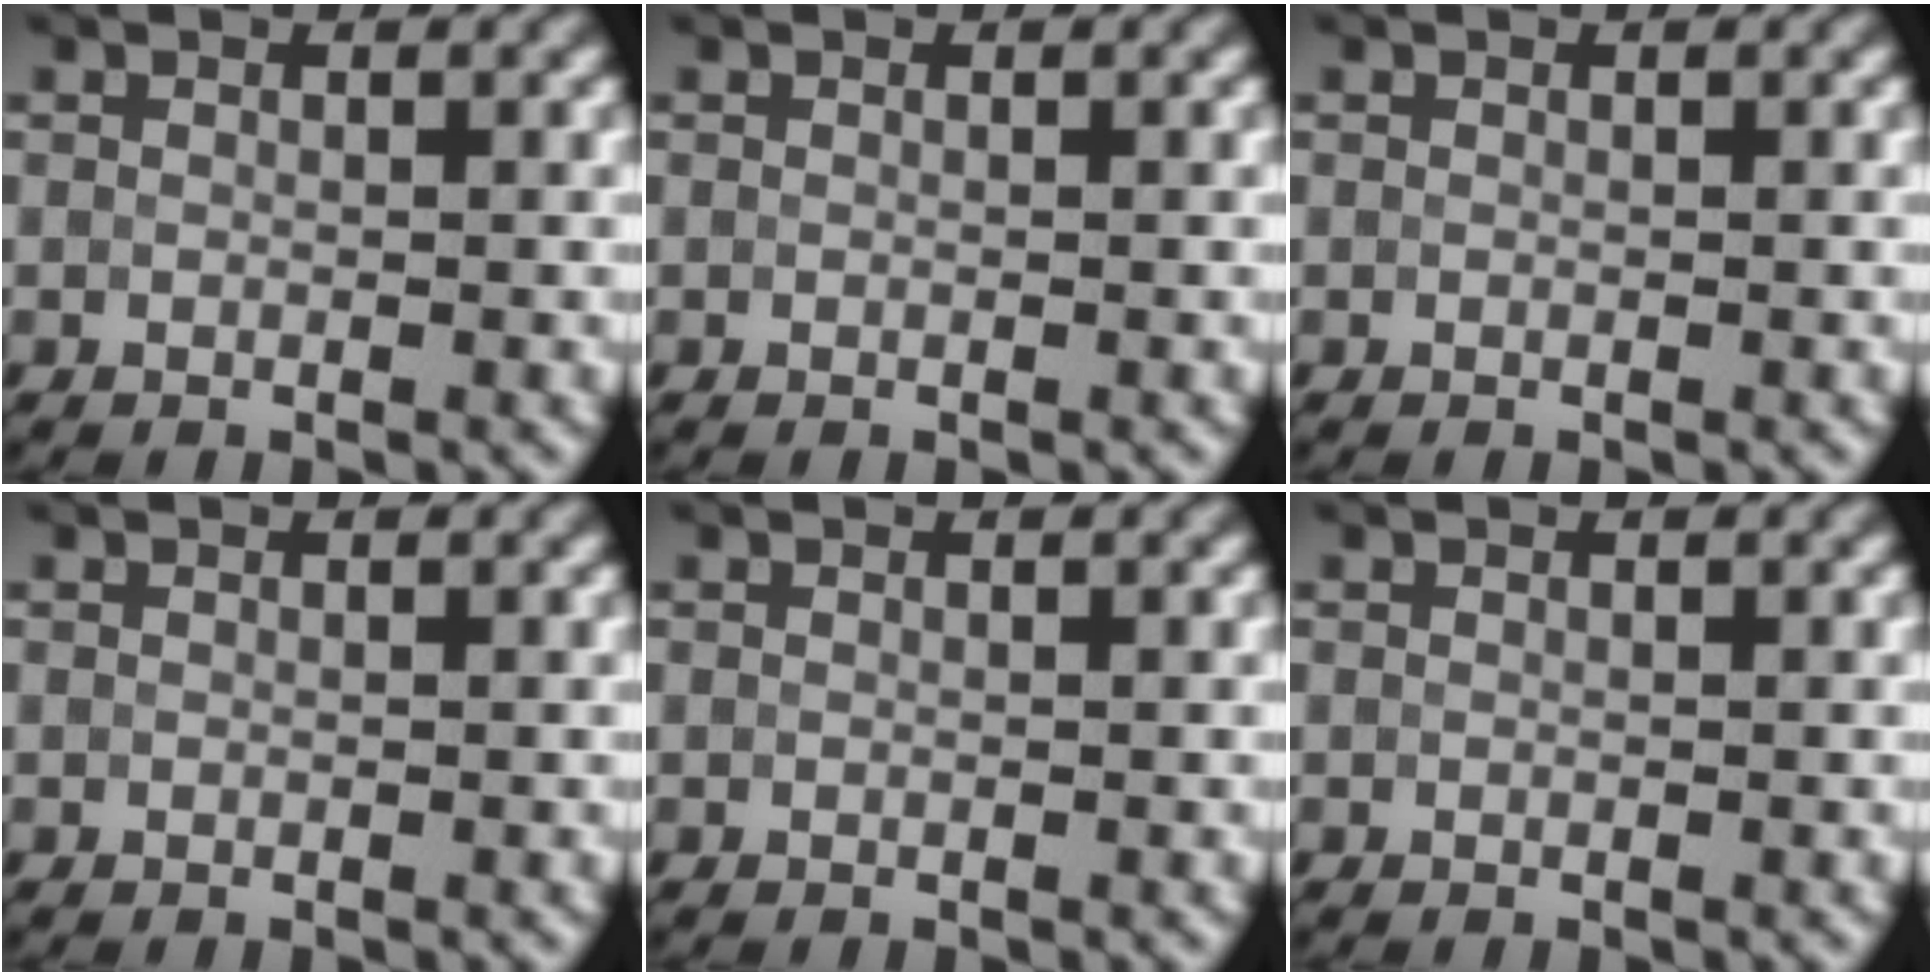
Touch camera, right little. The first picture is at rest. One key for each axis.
{"total": 0.0}
{"total": 0.0}
{"total": 0.0}
{"total": 0.0}
{"total": 0.0}